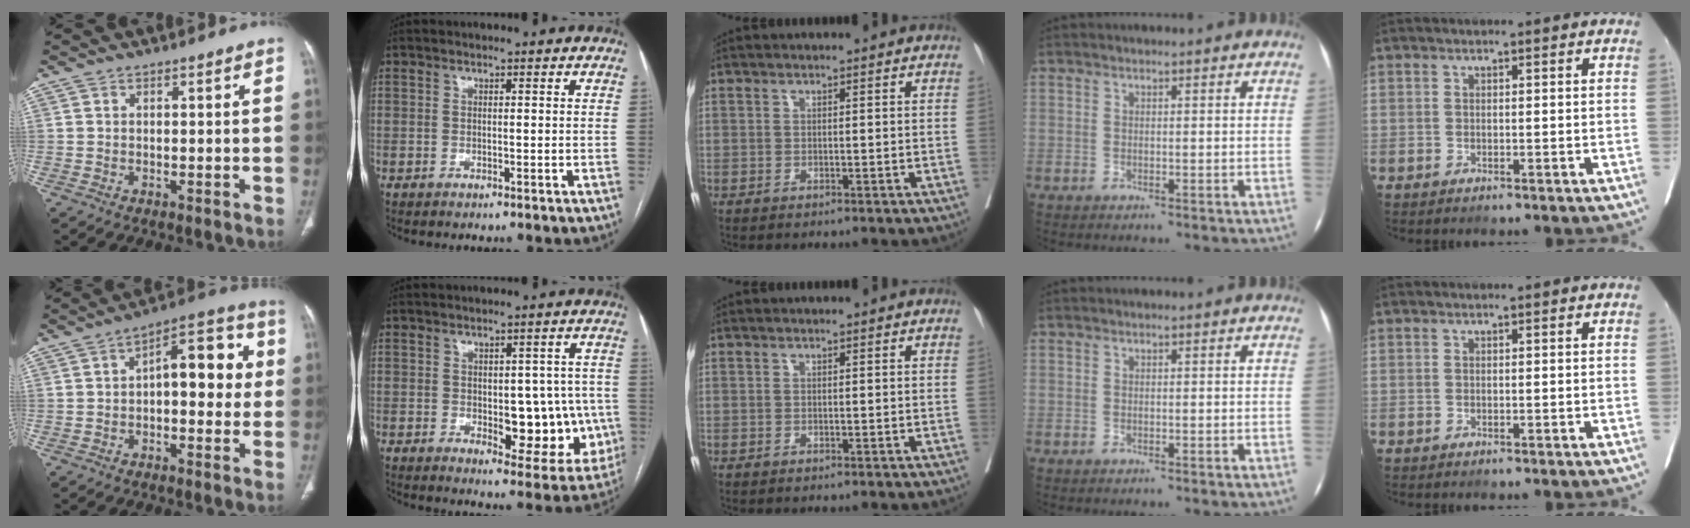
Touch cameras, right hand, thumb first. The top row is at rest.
{"thumb": {"total": 12.4, "force": [0.9, 6.2, 10.8], "torque": [-0.107, 0.035, 0.003]}, "index": {"total": 11.7, "force": [-1.5, 5.7, 10.2], "torque": [-0.111, 0.009, 0.000]}}